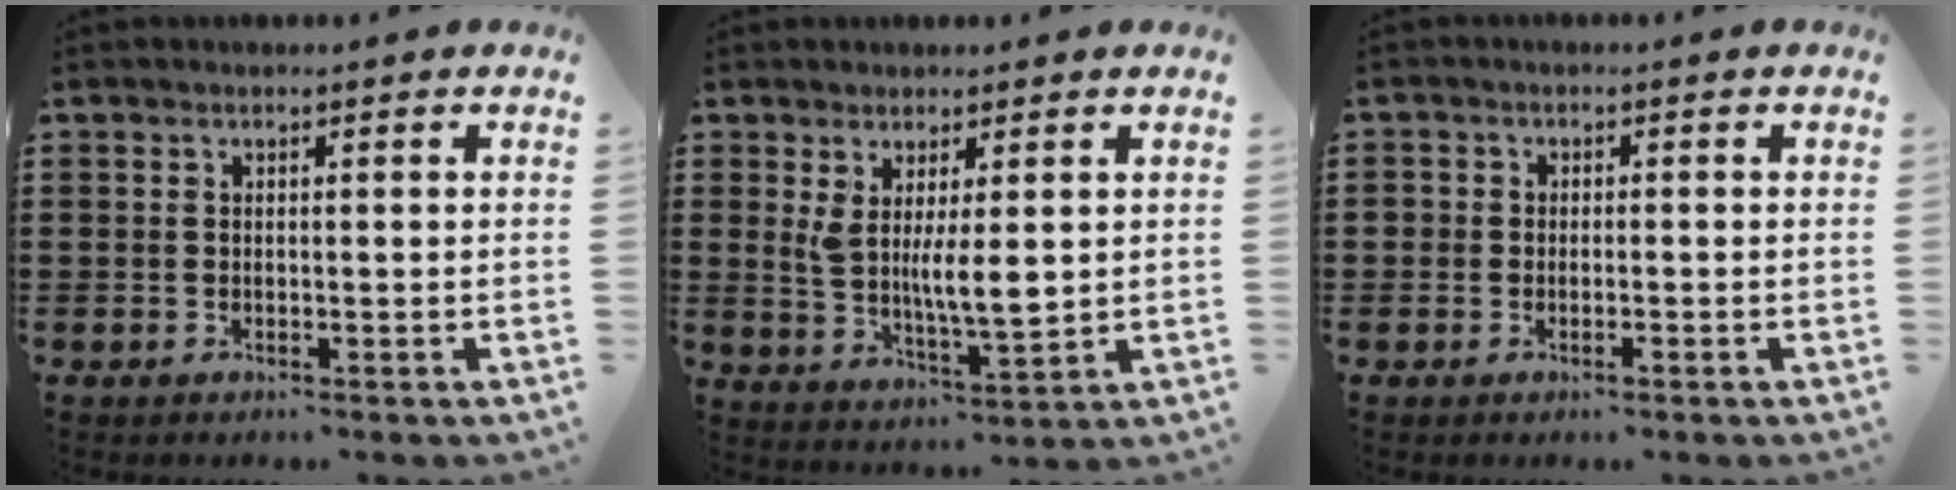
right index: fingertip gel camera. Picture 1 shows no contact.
{"total": 6.4, "force": [1.3, 1.8, 6.0], "torque": [-0.100, -0.009, 0.021]}
{"total": 1.3, "force": [-0.8, 0.9, 0.6], "torque": [-0.015, 0.000, -0.016]}